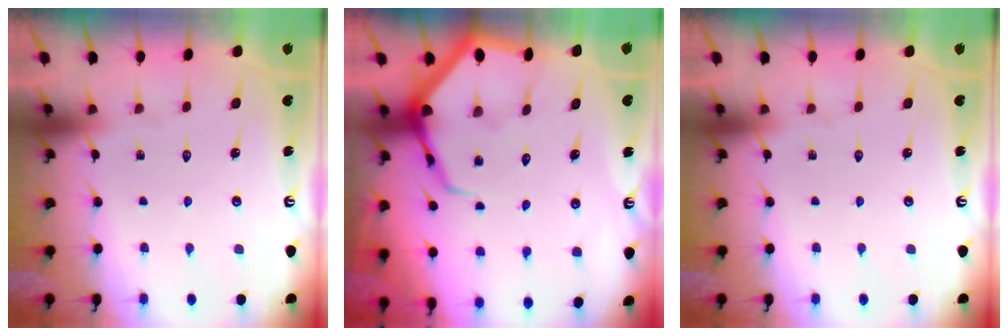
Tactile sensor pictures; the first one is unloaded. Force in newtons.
{"total": 8.4, "press": 8.3, "slide": 0.8}
{"total": 0.0}